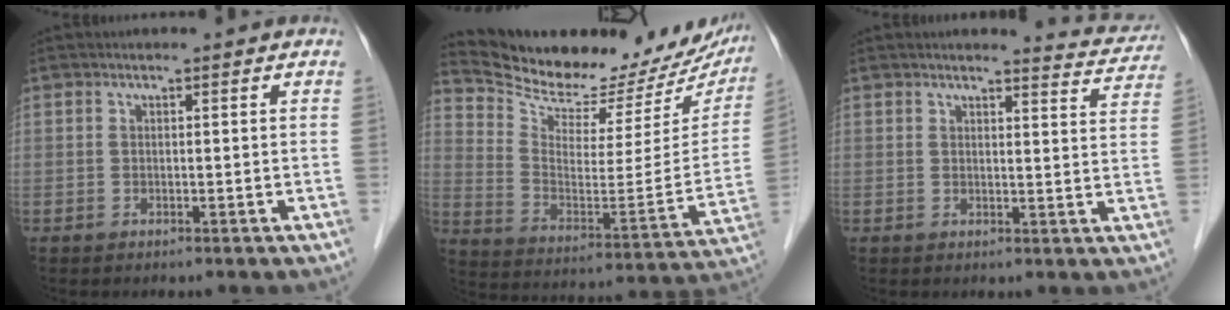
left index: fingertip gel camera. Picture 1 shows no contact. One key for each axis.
{"total": 23.5, "fx": 21.1, "fy": 6.6, "fz": 8.0, "tx": -0.130, "ty": -0.054, "tz": 0.291}
{"total": 5.8, "fx": 5.7, "fy": 0.5, "fz": 0.3, "tx": -0.001, "ty": -0.027, "tz": 0.046}